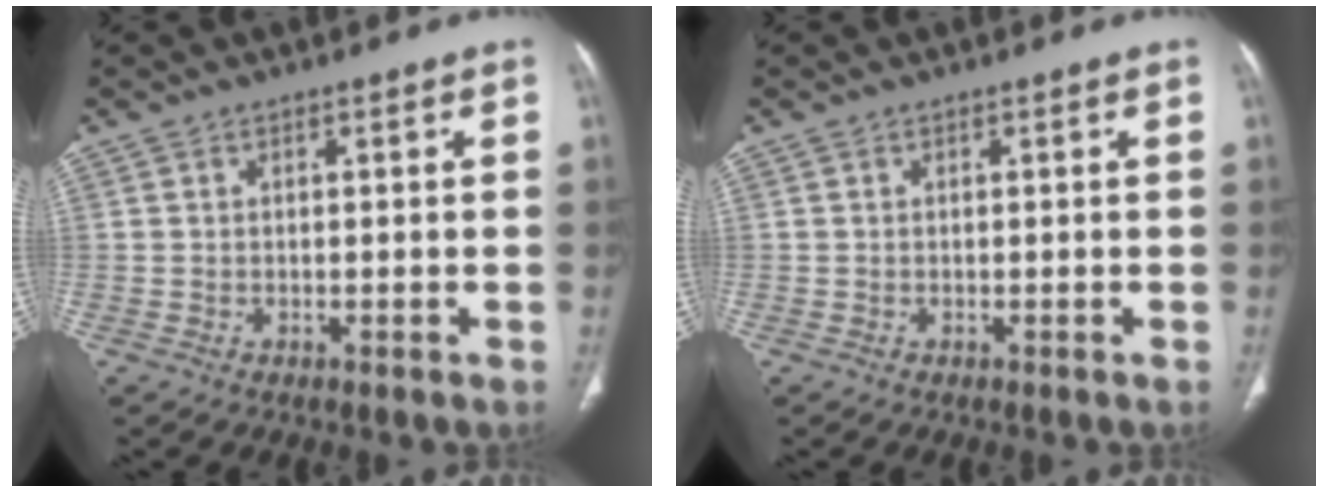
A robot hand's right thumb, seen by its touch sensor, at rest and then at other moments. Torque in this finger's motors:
{"motor_torque": [0.09, 0.03, 0.00, 0.00, 0.03]}